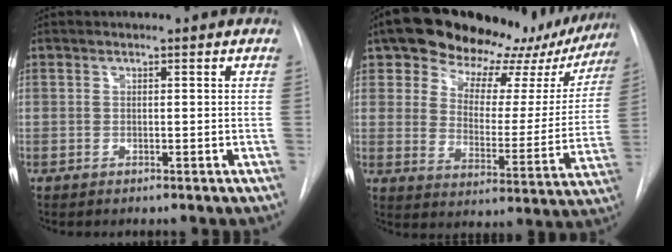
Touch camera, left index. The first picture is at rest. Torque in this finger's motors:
{"motor_torque": [1.09, -1.04, 0.76, 0.15]}